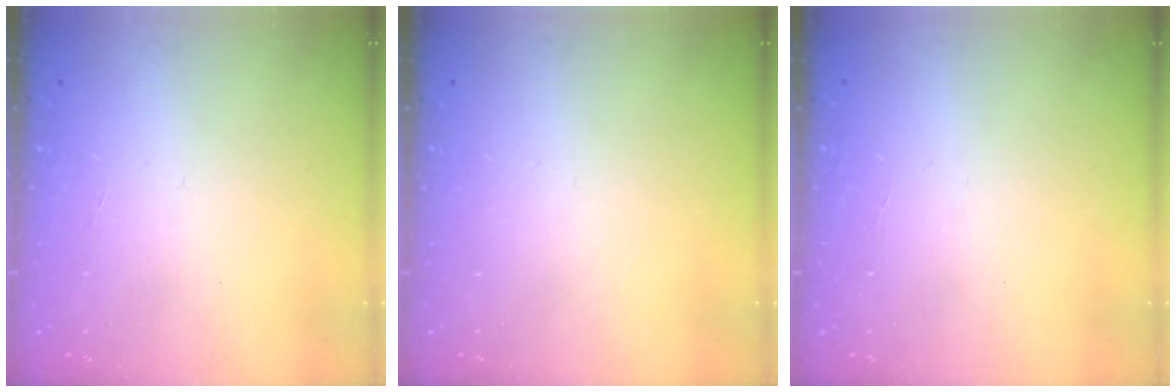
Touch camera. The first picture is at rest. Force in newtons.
{"total": 0.0}
{"total": 0.0}